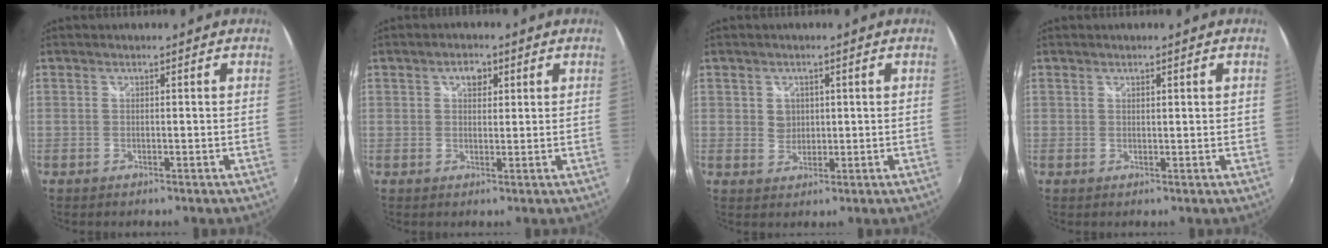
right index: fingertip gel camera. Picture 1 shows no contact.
{"total": 3.1, "force": [1.3, 2.1, 1.9], "torque": [-0.024, 0.008, 0.020]}
{"total": 3.0, "force": [0.6, 2.9, 0.9], "torque": [-0.010, 0.003, 0.010]}
{"total": 1.7, "force": [0.8, -1.4, 0.2], "torque": [0.009, -0.004, 0.018]}